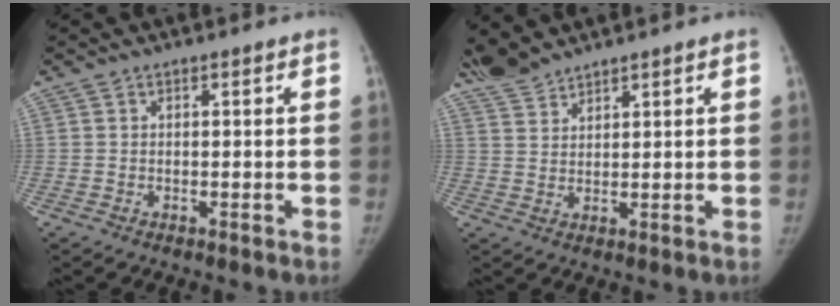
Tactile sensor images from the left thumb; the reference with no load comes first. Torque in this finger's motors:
{"motor_torque": [-0.16, -0.31, -0.36, -0.35, 0.07]}